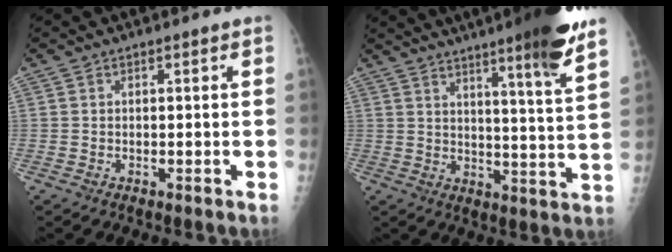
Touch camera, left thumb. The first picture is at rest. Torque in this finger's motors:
{"motor_torque": [2.53, 0.98, 1.62, -1.14, 0.24]}